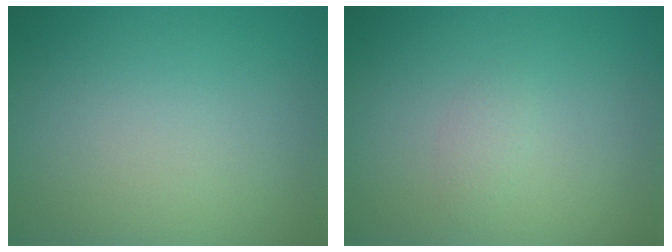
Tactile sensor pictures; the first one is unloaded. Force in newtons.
{"total": 0.8, "press": 0.8, "slide": 0.0}